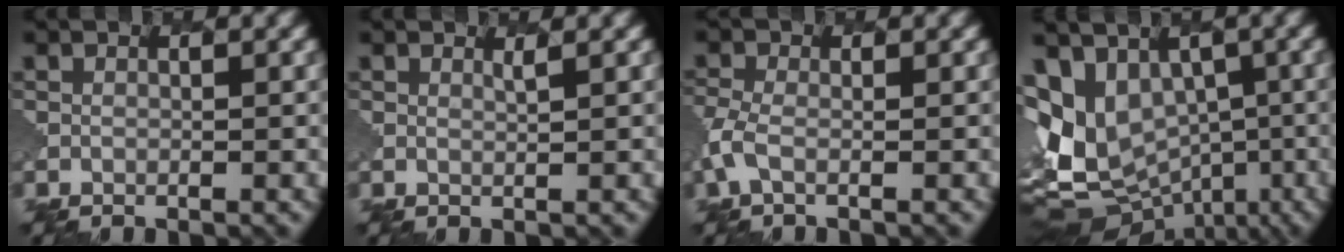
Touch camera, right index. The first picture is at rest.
{"total": 0.7, "force": [0.7, 0.0, 0.1], "torque": [-0.006, 0.000, 0.009]}
{"total": 2.2, "force": [-1.4, 0.6, 1.7], "torque": [-0.055, -0.002, -0.033]}
{"total": 11.2, "force": [-0.6, 9.1, 6.6], "torque": [-0.150, 0.005, 0.037]}